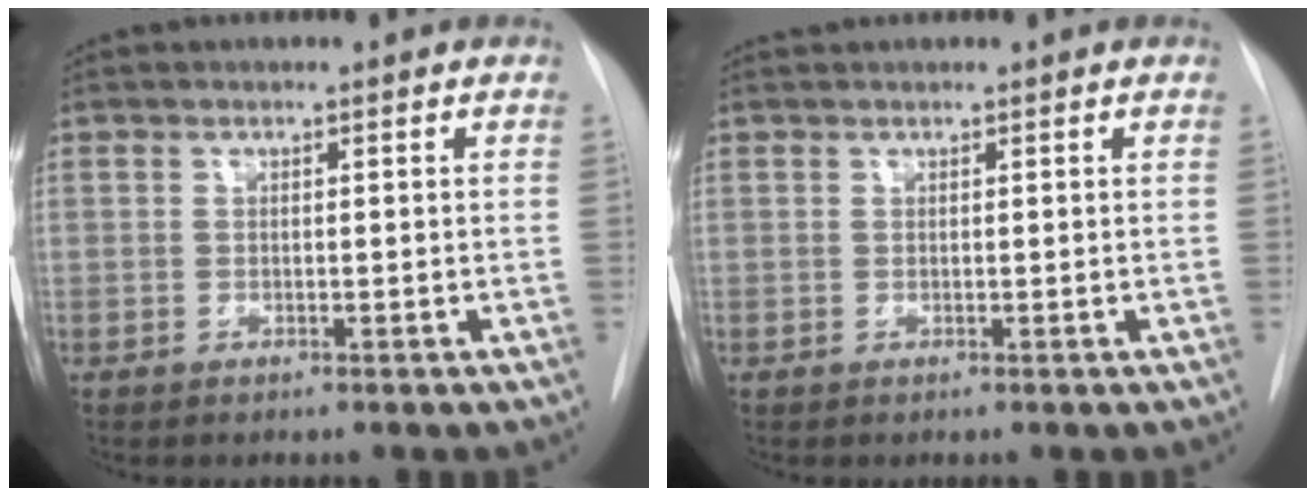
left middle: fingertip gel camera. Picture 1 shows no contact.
{"total": 0.8, "force": [0.8, 0.0, 0.0], "torque": [-0.006, 0.013, 0.018]}